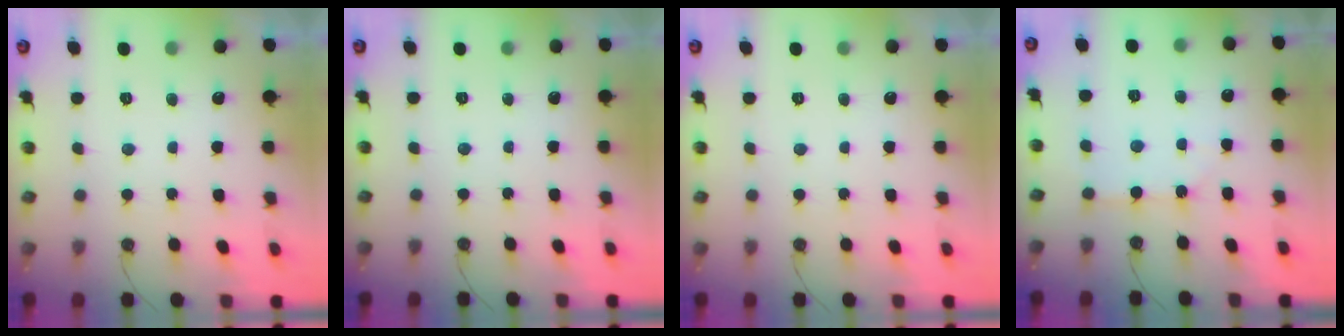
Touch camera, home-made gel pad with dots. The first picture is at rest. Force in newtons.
{"total": 0.0}
{"total": 0.0}
{"total": 3.9, "press": 3.9, "slide": 0.3}